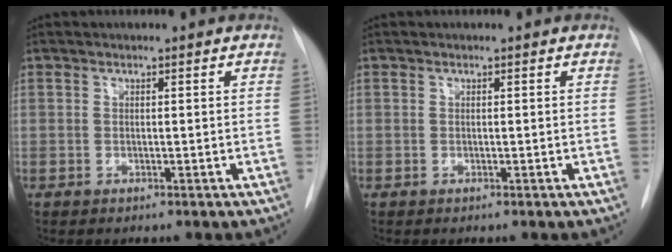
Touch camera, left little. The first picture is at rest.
{"total": 0.0}